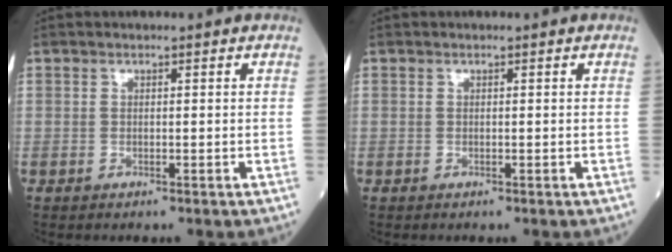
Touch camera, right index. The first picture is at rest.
{"total": 0.0}